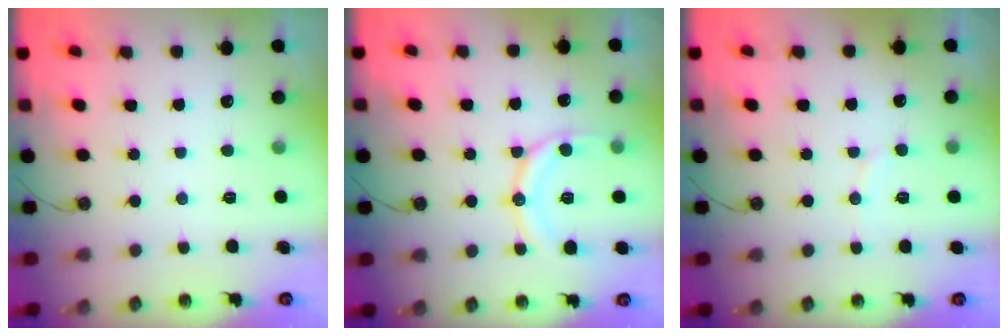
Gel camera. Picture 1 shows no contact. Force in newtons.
{"total": 13.4, "press": 13.4, "slide": 1.4}
{"total": 5.3, "press": 5.2, "slide": 0.7}